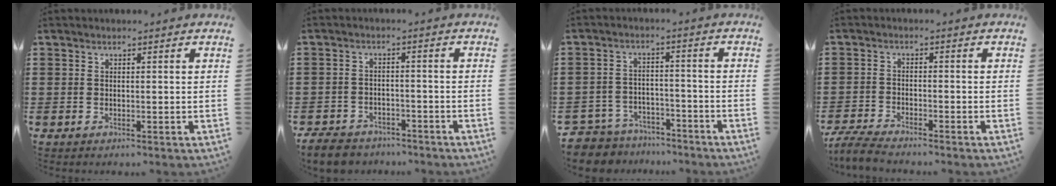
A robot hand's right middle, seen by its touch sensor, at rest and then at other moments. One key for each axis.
{"total": 4.6, "fx": -4.4, "fy": 1.2, "fz": 0.8, "tx": -0.027, "ty": 0.001, "tz": -0.091}
{"total": 5.4, "fx": -5.3, "fy": 1.0, "fz": -0.2, "tx": -0.016, "ty": 0.007, "tz": -0.116}
{"total": 4.2, "fx": -4.0, "fy": 0.2, "fz": 1.4, "tx": -0.045, "ty": -0.011, "tz": -0.084}